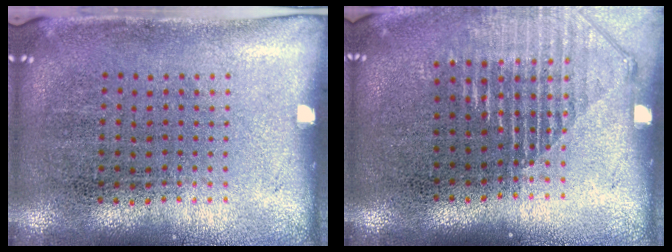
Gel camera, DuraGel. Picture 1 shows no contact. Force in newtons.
{"total": 1.4, "press": 1.3, "slide": 0.6}